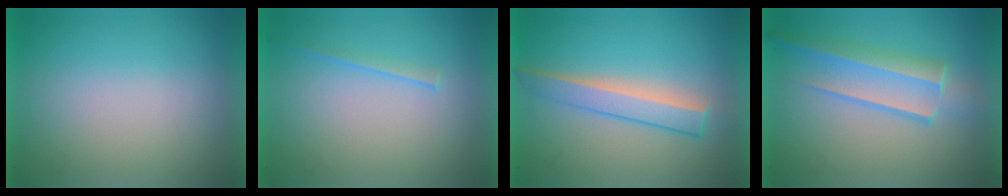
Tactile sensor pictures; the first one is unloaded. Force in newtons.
{"total": 1.7}
{"total": 3.2}
{"total": 3.2}